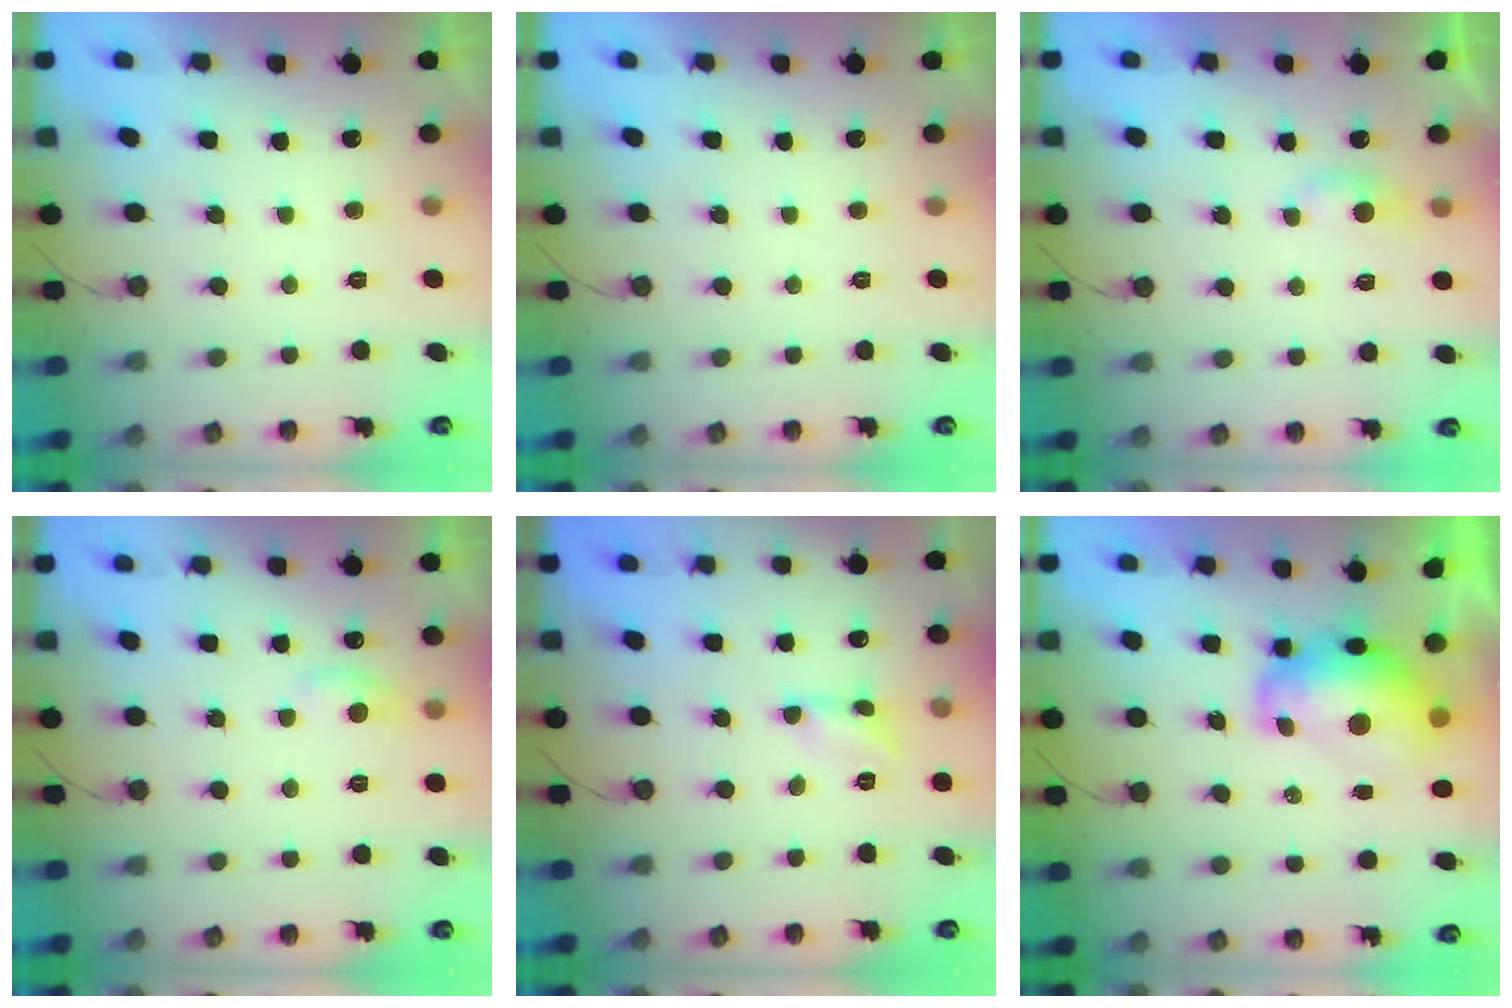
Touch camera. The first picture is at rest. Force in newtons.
{"total": 0.0}
{"total": 3.9, "press": 3.8, "slide": 0.4}
{"total": 6.7, "press": 6.6, "slide": 0.8}
{"total": 2.3, "press": 2.3, "slide": 0.2}
{"total": 10.5, "press": 10.5, "slide": 1.1}